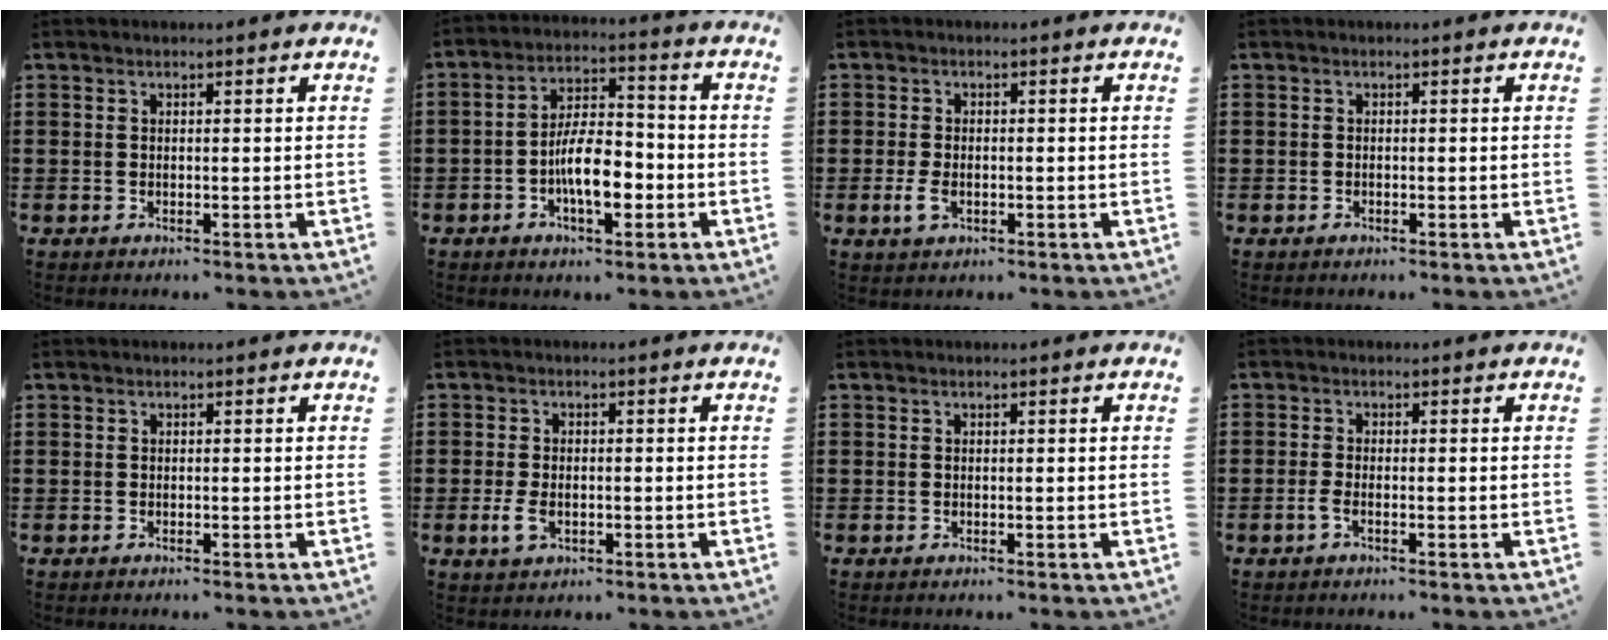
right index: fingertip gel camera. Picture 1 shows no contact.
{"total": 8.4, "force": [-2.9, 3.5, 7.0], "torque": [-0.122, 0.005, -0.056]}
{"total": 2.5, "force": [-0.9, 1.3, 1.9], "torque": [-0.060, -0.012, -0.020]}
{"total": 0.0}
{"total": 0.0}
{"total": 2.8, "force": [-0.9, 1.6, 2.1], "torque": [-0.061, -0.012, -0.021]}
{"total": 0.0}
{"total": 1.7, "force": [-0.8, 0.3, 1.4], "torque": [-0.040, -0.006, -0.019]}